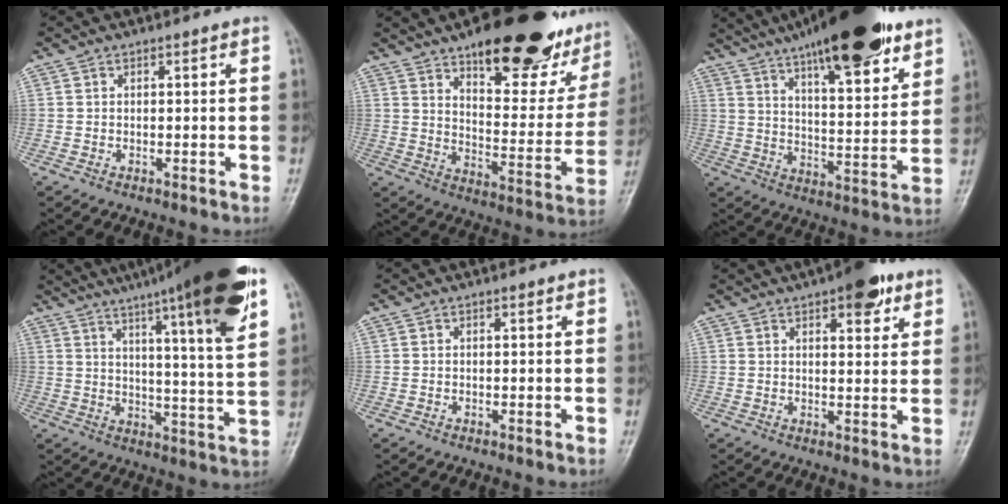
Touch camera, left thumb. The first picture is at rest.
{"total": 27.6, "force": [18.7, 9.9, 17.8], "torque": [-0.200, -0.077, 0.260]}
{"total": 24.7, "force": [16.6, 6.8, 17.0], "torque": [-0.235, -0.043, 0.257]}
{"total": 23.2, "force": [14.1, 2.3, 18.3], "torque": [-0.259, -0.034, 0.194]}
{"total": 0.0}
{"total": 8.4, "force": [4.8, 3.3, 6.0], "torque": [-0.058, -0.017, 0.062]}